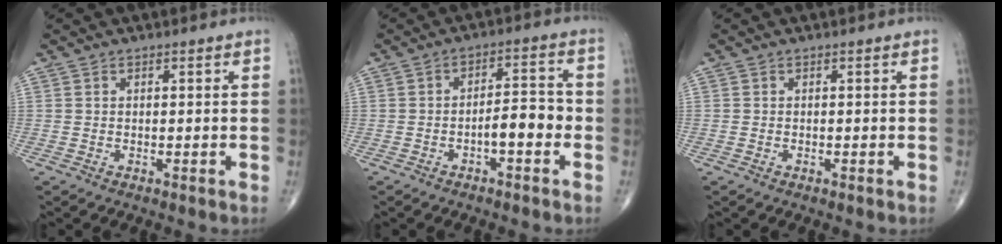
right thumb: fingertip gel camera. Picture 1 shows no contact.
{"total": 6.1, "force": [-1.9, 2.4, 5.2], "torque": [-0.068, 0.027, -0.032]}
{"total": 0.0}